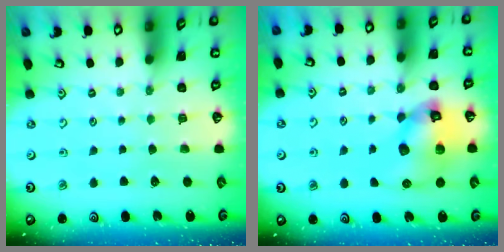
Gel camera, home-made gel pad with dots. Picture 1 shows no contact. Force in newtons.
{"total": 13.8, "press": 13.6, "slide": 2.1}